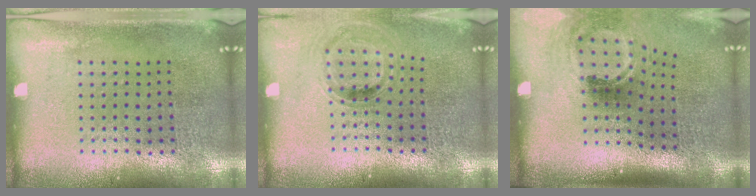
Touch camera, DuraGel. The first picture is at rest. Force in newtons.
{"total": 0.8, "press": 0.8, "slide": 0.2}
{"total": 2.0, "press": 1.3, "slide": 1.5}